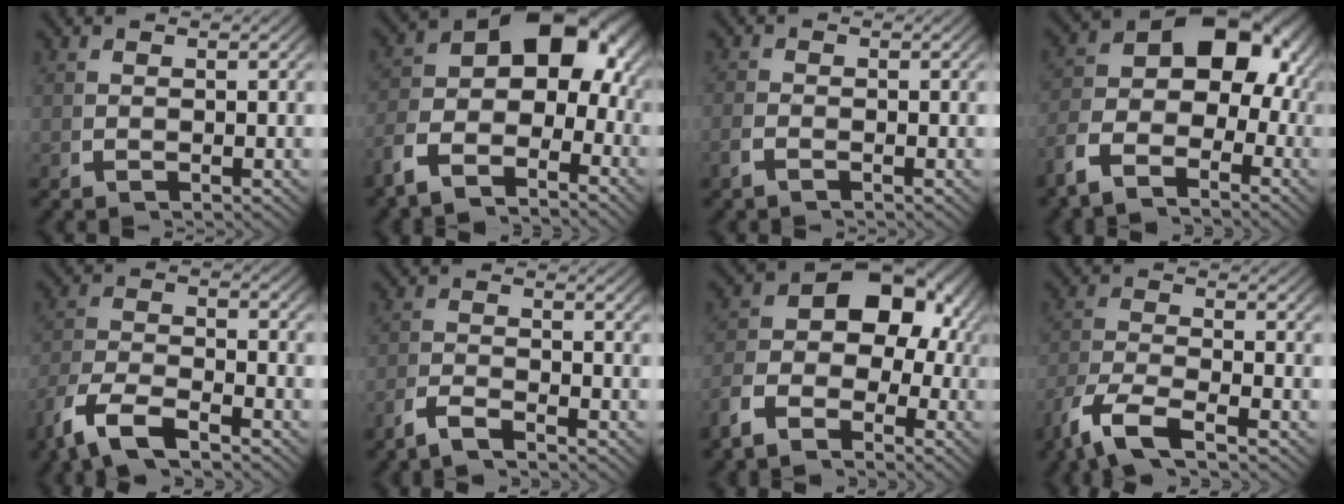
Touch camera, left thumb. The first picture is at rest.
{"total": 11.9, "force": [-0.7, 7.6, 9.2], "torque": [-0.147, -0.001, -0.027]}
{"total": 1.1, "force": [-0.8, 0.4, 0.6], "torque": [-0.015, -0.002, -0.017]}
{"total": 10.4, "force": [-0.9, 6.7, 7.8], "torque": [-0.131, -0.007, -0.026]}
{"total": 6.0, "force": [-3.2, 3.5, 3.8], "torque": [-0.079, -0.011, -0.059]}
{"total": 2.2, "force": [-1.9, 0.5, 1.0], "torque": [-0.017, -0.001, -0.046]}
{"total": 8.9, "force": [-0.8, 6.0, 6.5], "torque": [-0.107, -0.007, -0.025]}
{"total": 5.9, "force": [-3.1, 3.0, 4.1], "torque": [-0.095, -0.014, -0.053]}